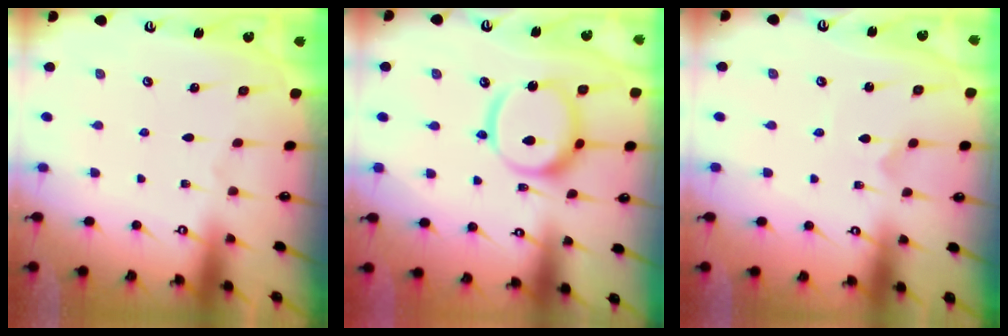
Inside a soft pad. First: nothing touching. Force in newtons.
{"total": 16.9, "press": 16.8, "slide": 2.2}
{"total": 1.0, "press": 1.0, "slide": 0.0}